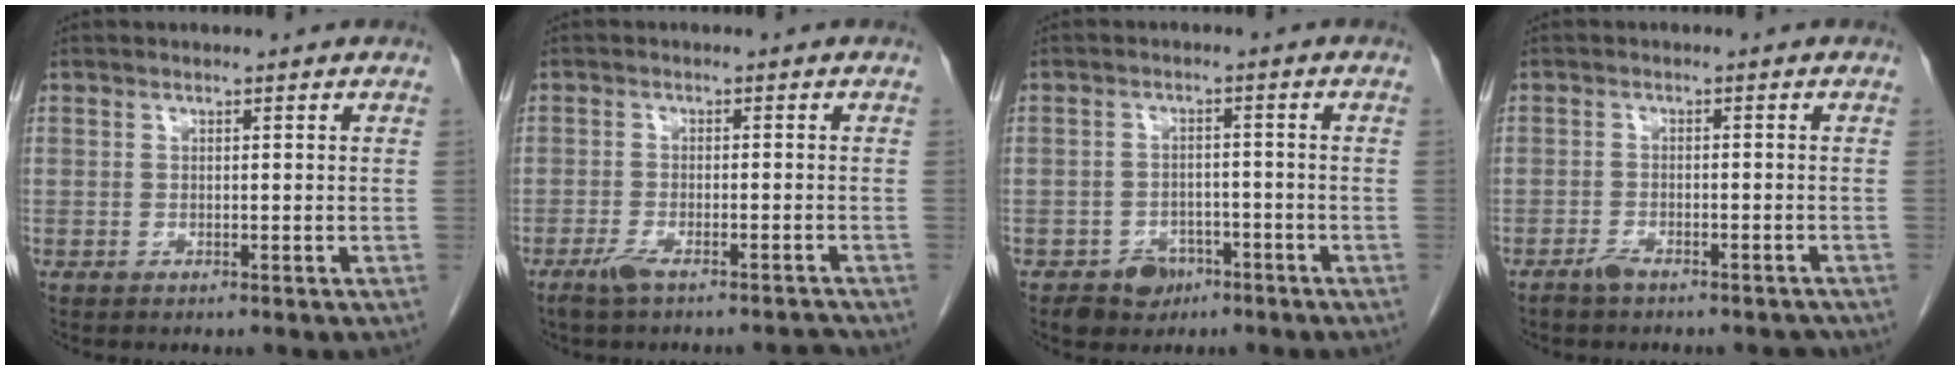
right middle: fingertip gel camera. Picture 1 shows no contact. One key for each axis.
{"total": 4.1, "fx": -3.5, "fy": 0.4, "fz": 2.2, "tx": -0.033, "ty": -0.005, "tz": -0.063}
{"total": 4.4, "fx": -2.7, "fy": 3.2, "fz": 1.2, "tx": -0.015, "ty": 0.008, "tz": -0.036}
{"total": 3.9, "fx": -3.5, "fy": 1.2, "fz": 1.4, "tx": -0.018, "ty": 0.002, "tz": -0.053}